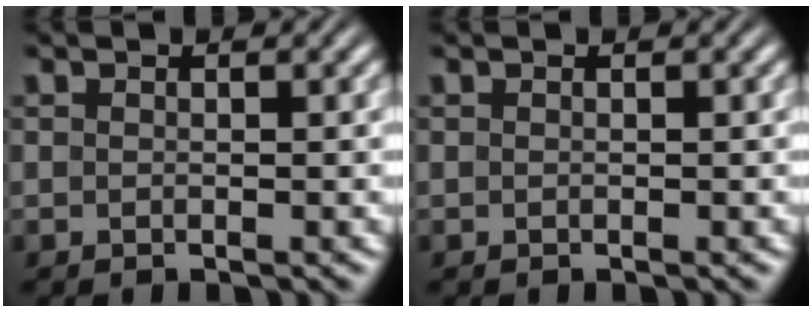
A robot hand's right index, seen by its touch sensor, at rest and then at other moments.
{"total": 0.0}